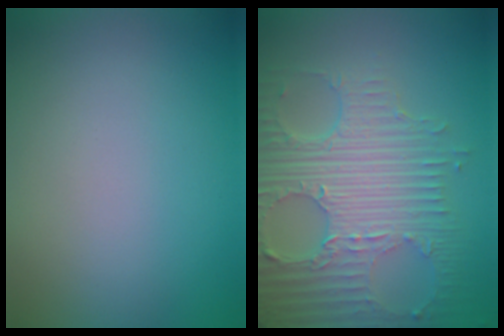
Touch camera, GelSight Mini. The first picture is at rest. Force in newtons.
{"total": 8.6, "press": 6.0, "slide": 6.1}